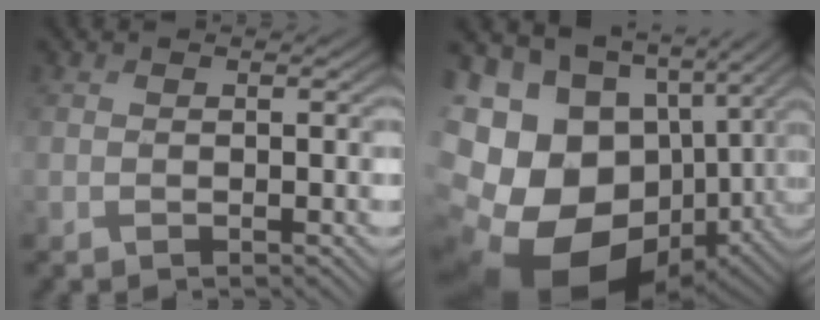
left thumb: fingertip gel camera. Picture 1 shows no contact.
{"total": 21.4, "force": [-3.4, 15.3, 14.6], "torque": [-0.297, -0.033, -0.028]}